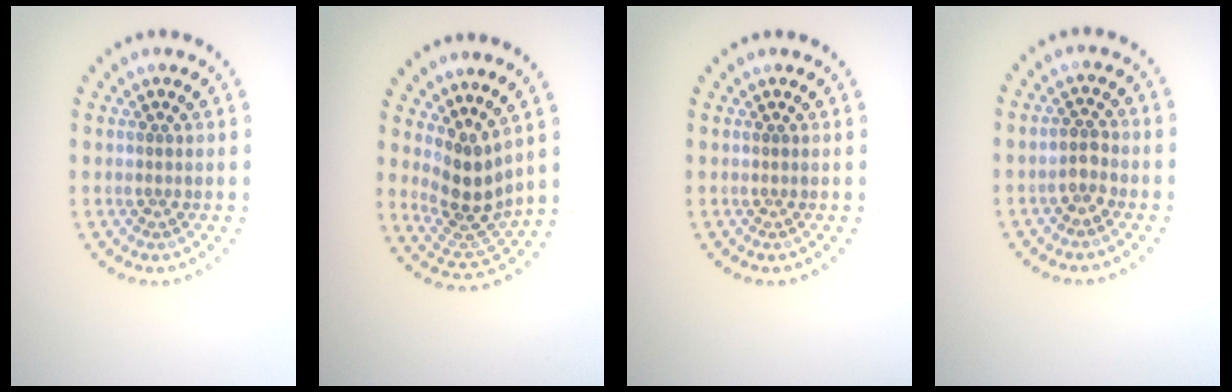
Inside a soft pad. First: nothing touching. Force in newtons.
{"total": 3.8, "press": 2.9, "slide": 2.5}
{"total": 0.0}
{"total": 1.5, "press": 1.4, "slide": 0.6}